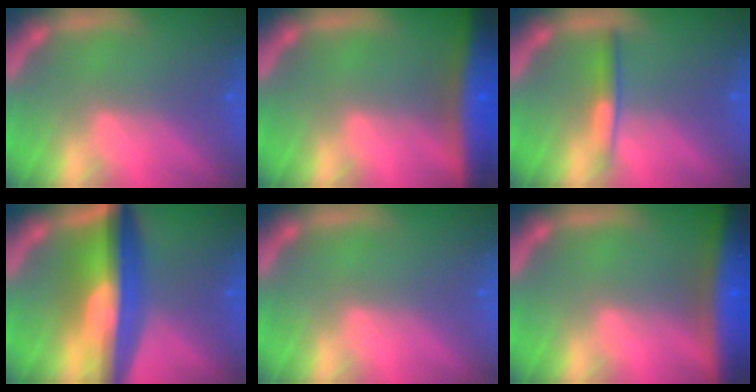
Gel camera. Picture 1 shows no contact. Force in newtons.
{"total": 9.6}
{"total": 2.0}
{"total": 10.0}
{"total": 0.0}
{"total": 10.0}